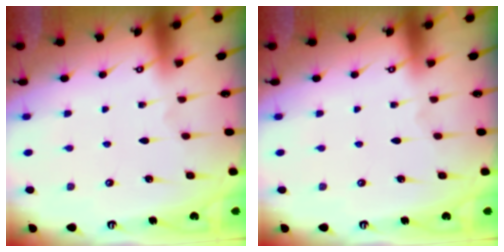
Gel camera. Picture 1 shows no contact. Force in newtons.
{"total": 0.0}